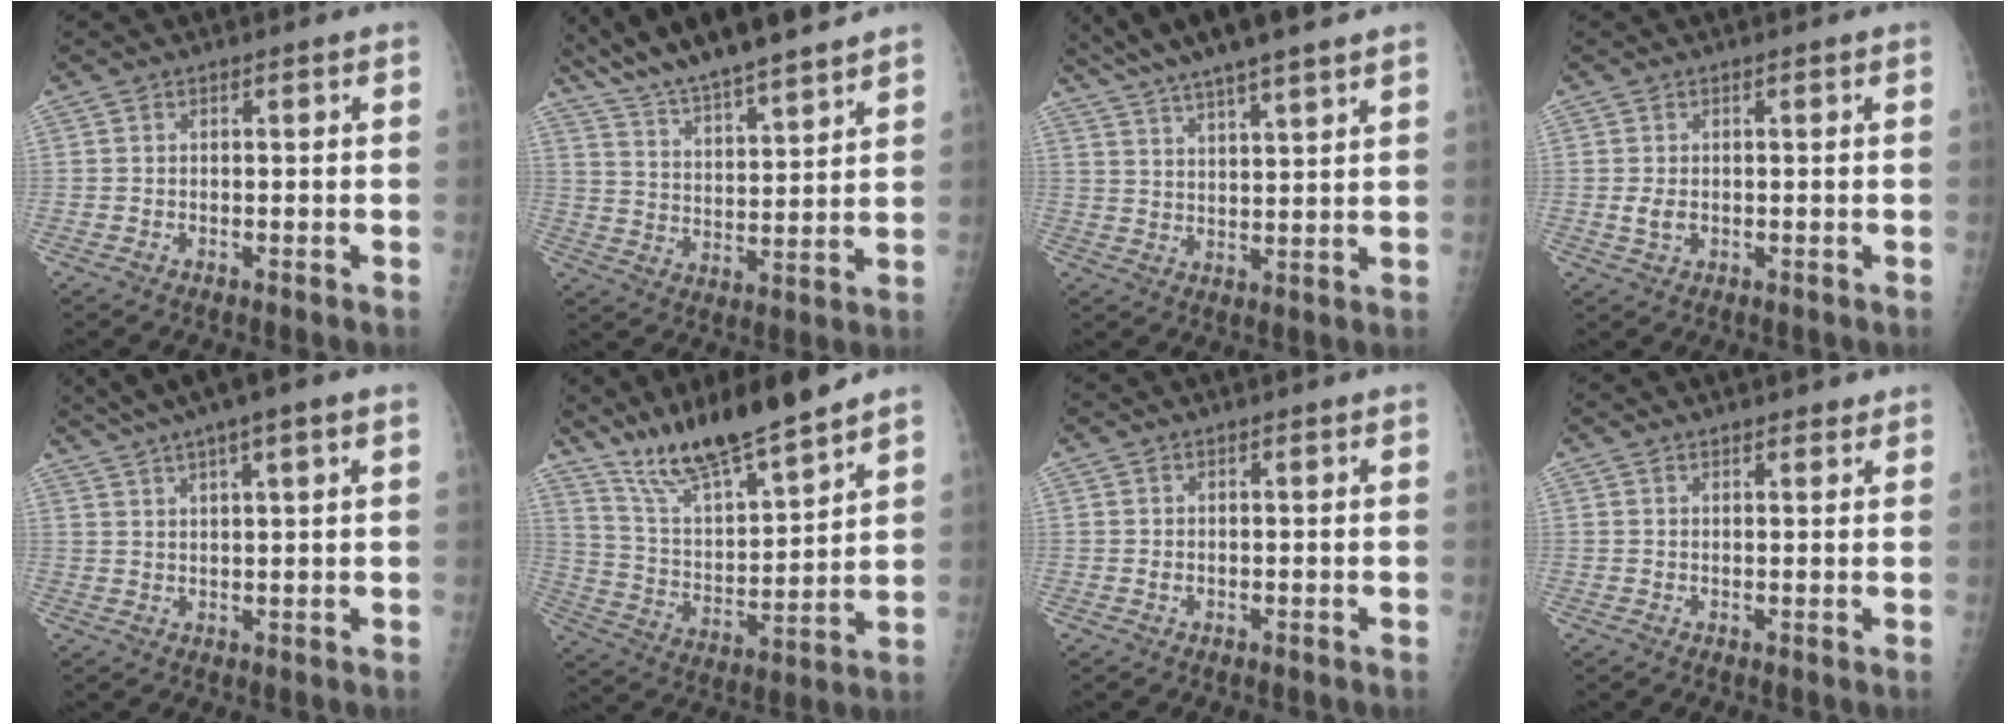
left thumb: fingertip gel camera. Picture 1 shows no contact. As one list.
[{"total": 17.6, "force": [15.3, 2.3, 8.4], "torque": [-0.123, -0.056, 0.262]}, {"total": 13.6, "force": [10.5, 1.7, 8.4], "torque": [-0.138, -0.015, 0.181]}, {"total": 2.3, "force": [-0.1, 1.5, 1.7], "torque": [-0.031, -0.004, 0.001]}, {"total": 11.6, "force": [7.3, 2.0, 8.7], "torque": [-0.148, 0.019, 0.121]}, {"total": 16.5, "force": [13.5, 2.8, 9.0], "torque": [-0.140, -0.076, 0.253]}, {"total": 0.7, "force": [0.2, 0.4, 0.5], "torque": [-0.006, -0.001, 0.005]}, {"total": 2.5, "force": [2.1, 0.9, 1.1], "torque": [0.001, -0.007, 0.025]}]